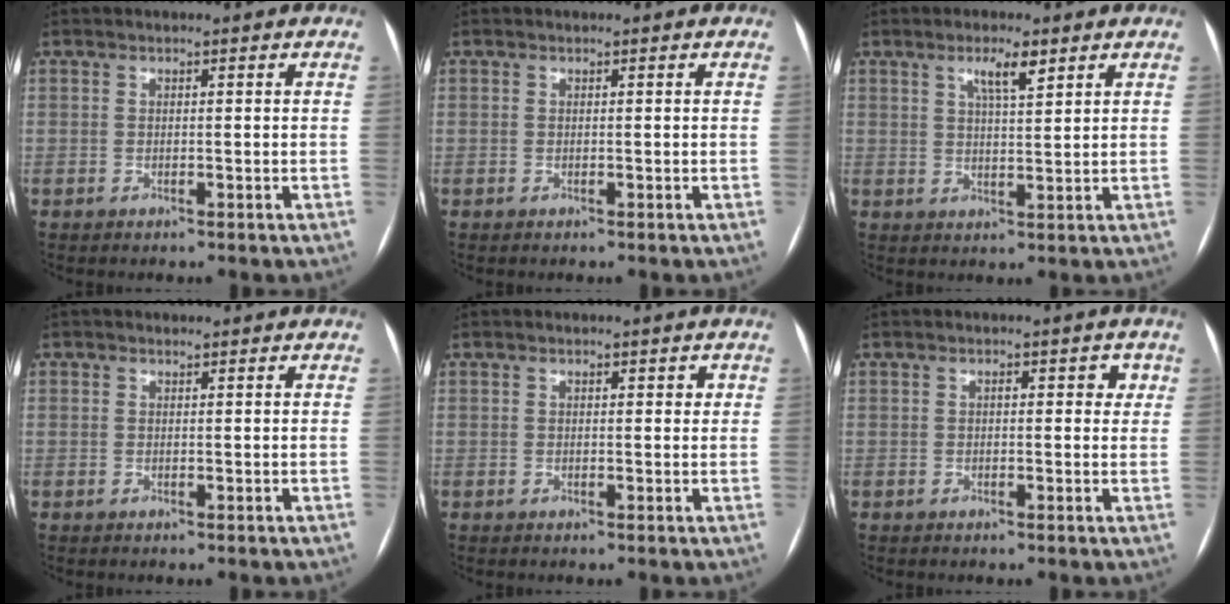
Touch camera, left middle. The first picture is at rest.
{"total": 1.5, "force": [-0.8, -1.0, -0.8], "torque": [0.013, -0.009, -0.014]}
{"total": 4.3, "force": [2.5, 0.7, 3.4], "torque": [-0.061, 0.001, 0.044]}
{"total": 1.1, "force": [-0.5, -0.9, -0.6], "torque": [0.004, -0.009, -0.007]}
{"total": 1.7, "force": [0.8, 0.9, 1.2], "torque": [-0.012, 0.006, 0.010]}
{"total": 3.0, "force": [1.0, 1.6, 2.3], "torque": [-0.024, 0.011, 0.007]}